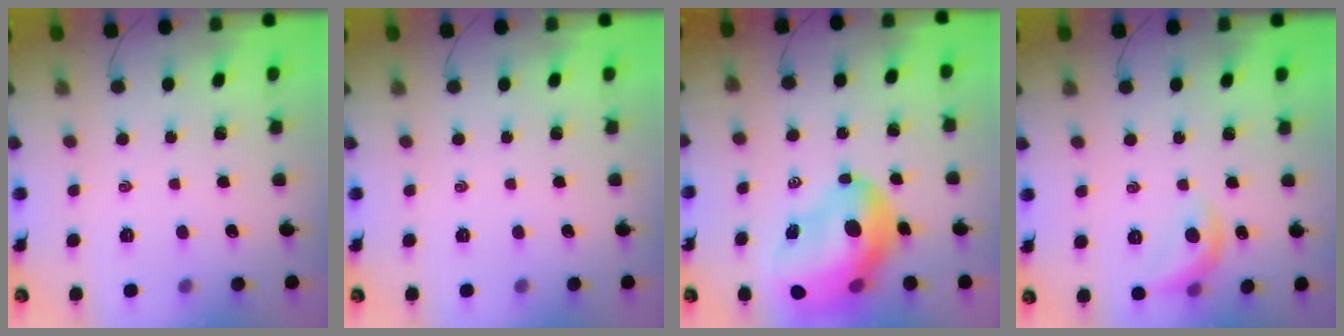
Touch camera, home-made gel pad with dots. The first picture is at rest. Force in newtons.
{"total": 0.0}
{"total": 17.3, "press": 16.5, "slide": 5.1}
{"total": 8.9, "press": 8.9, "slide": 0.3}